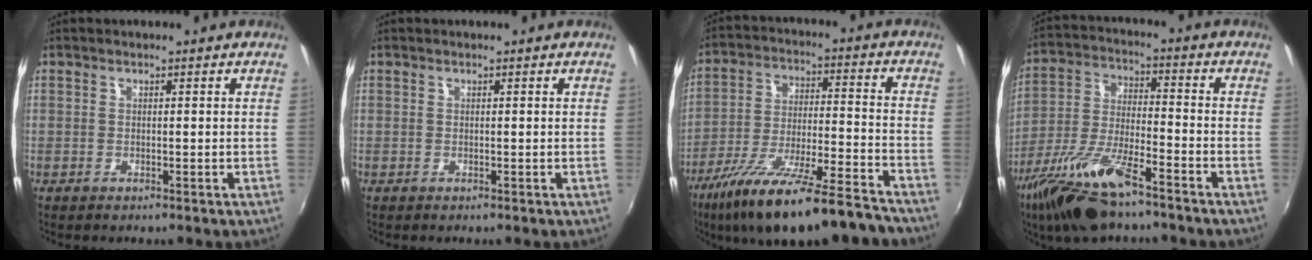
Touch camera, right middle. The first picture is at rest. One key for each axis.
{"total": 0.0}
{"total": 23.0, "fx": -18.2, "fy": 3.8, "fz": 13.5, "tx": -0.240, "ty": -0.052, "tz": -0.284}
{"total": 15.2, "fx": -10.5, "fy": 3.9, "fz": 10.2, "tx": -0.217, "ty": -0.026, "tz": -0.204}